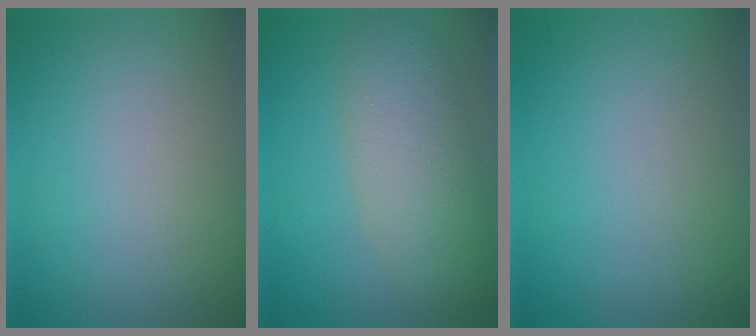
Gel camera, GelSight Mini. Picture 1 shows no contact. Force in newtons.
{"total": 5.1, "press": 5.1, "slide": 0.3}
{"total": 0.0}